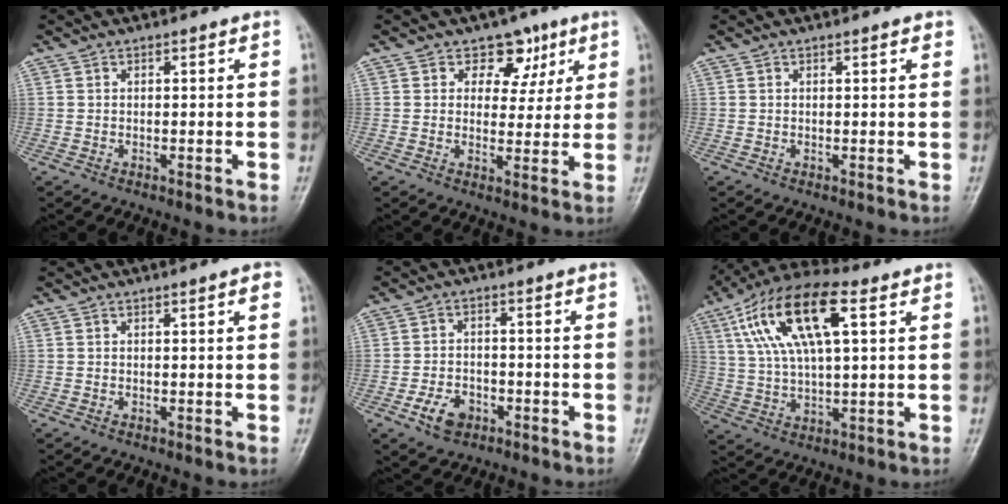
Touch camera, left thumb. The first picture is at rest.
{"total": 6.5, "force": [3.6, 4.9, 2.3], "torque": [0.010, -0.011, 0.048]}
{"total": 0.7, "force": [0.4, 0.1, 0.6], "torque": [-0.007, 0.000, 0.004]}
{"total": 1.5, "force": [0.7, 0.2, 1.3], "torque": [-0.019, 0.000, 0.008]}
{"total": 5.5, "force": [-2.7, 3.8, 3.0], "torque": [-0.045, 0.015, -0.044]}
{"total": 17.3, "force": [6.4, 6.8, 14.5], "torque": [-0.273, 0.012, 0.113]}